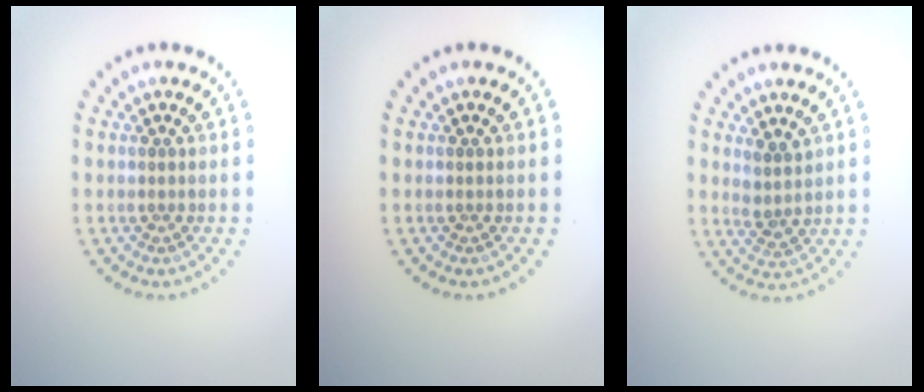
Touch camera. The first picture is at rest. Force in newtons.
{"total": 0.0}
{"total": 1.9, "press": 1.5, "slide": 1.1}